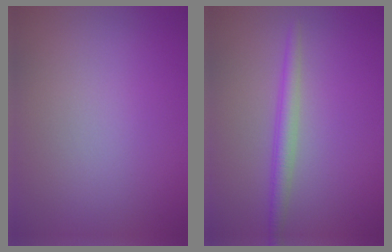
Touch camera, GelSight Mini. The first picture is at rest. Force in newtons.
{"total": 2.2, "press": 2.2, "slide": 0.0}